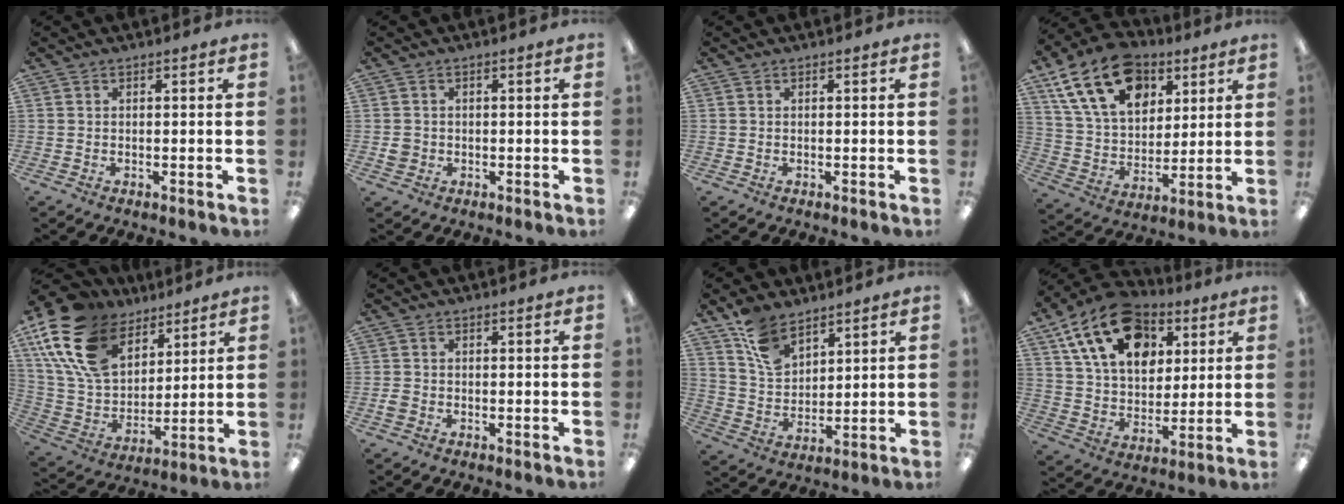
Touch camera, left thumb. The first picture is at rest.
{"total": 2.6, "force": [-0.3, 2.4, 0.8], "torque": [-0.007, 0.001, -0.008]}
{"total": 0.0}
{"total": 20.2, "force": [10.6, 13.1, 11.1], "torque": [-0.194, -0.032, 0.198]}
{"total": 21.6, "force": [12.4, 13.1, 12.0], "torque": [-0.279, -0.053, 0.229]}
{"total": 1.7, "force": [-0.6, 1.4, 0.8], "torque": [-0.013, 0.005, -0.012]}
{"total": 10.9, "force": [7.6, 6.1, 4.8], "torque": [-0.103, -0.024, 0.149]}
{"total": 19.8, "force": [10.1, 13.0, 11.0], "torque": [-0.186, -0.032, 0.185]}